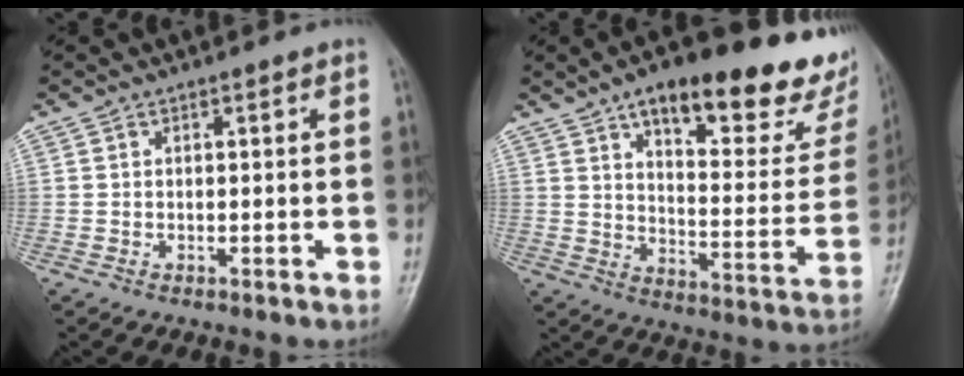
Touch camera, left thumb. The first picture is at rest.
{"total": 26.8, "force": [16.9, 9.3, 18.7], "torque": [-0.209, -0.059, 0.228]}